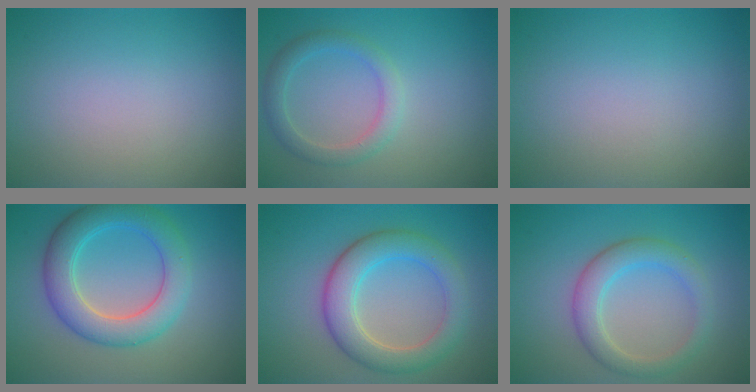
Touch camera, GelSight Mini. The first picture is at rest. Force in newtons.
{"total": 2.5, "press": 2.5, "slide": 0.1}
{"total": 0.0}
{"total": 5.8, "press": 5.8, "slide": 0.2}
{"total": 5.5, "press": 5.5, "slide": 0.4}
{"total": 3.7, "press": 3.7, "slide": 0.5}